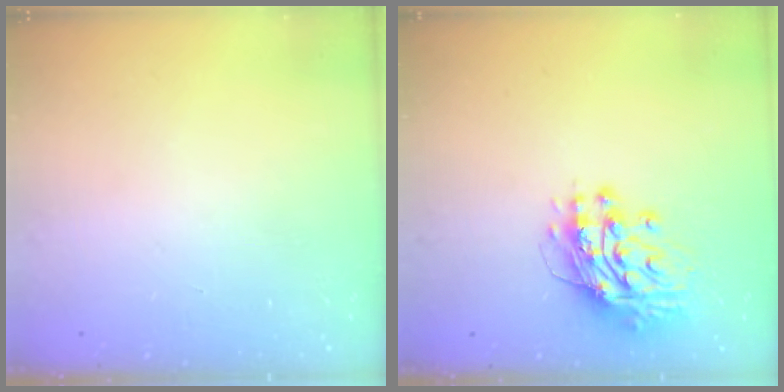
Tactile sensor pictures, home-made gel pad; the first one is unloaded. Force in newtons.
{"total": 13.2, "press": 13.1, "slide": 1.2}